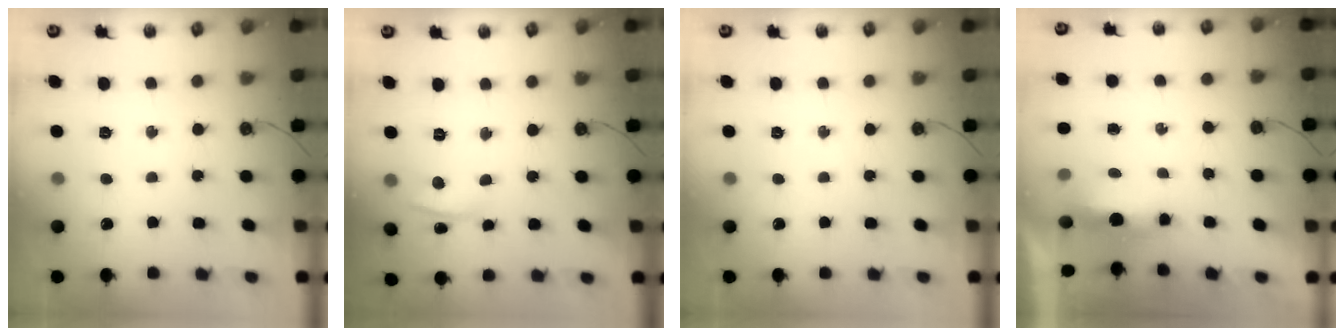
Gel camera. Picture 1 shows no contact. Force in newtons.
{"total": 2.0, "press": 1.5, "slide": 1.3}
{"total": 0.0}
{"total": 10.6, "press": 6.1, "slide": 8.7}